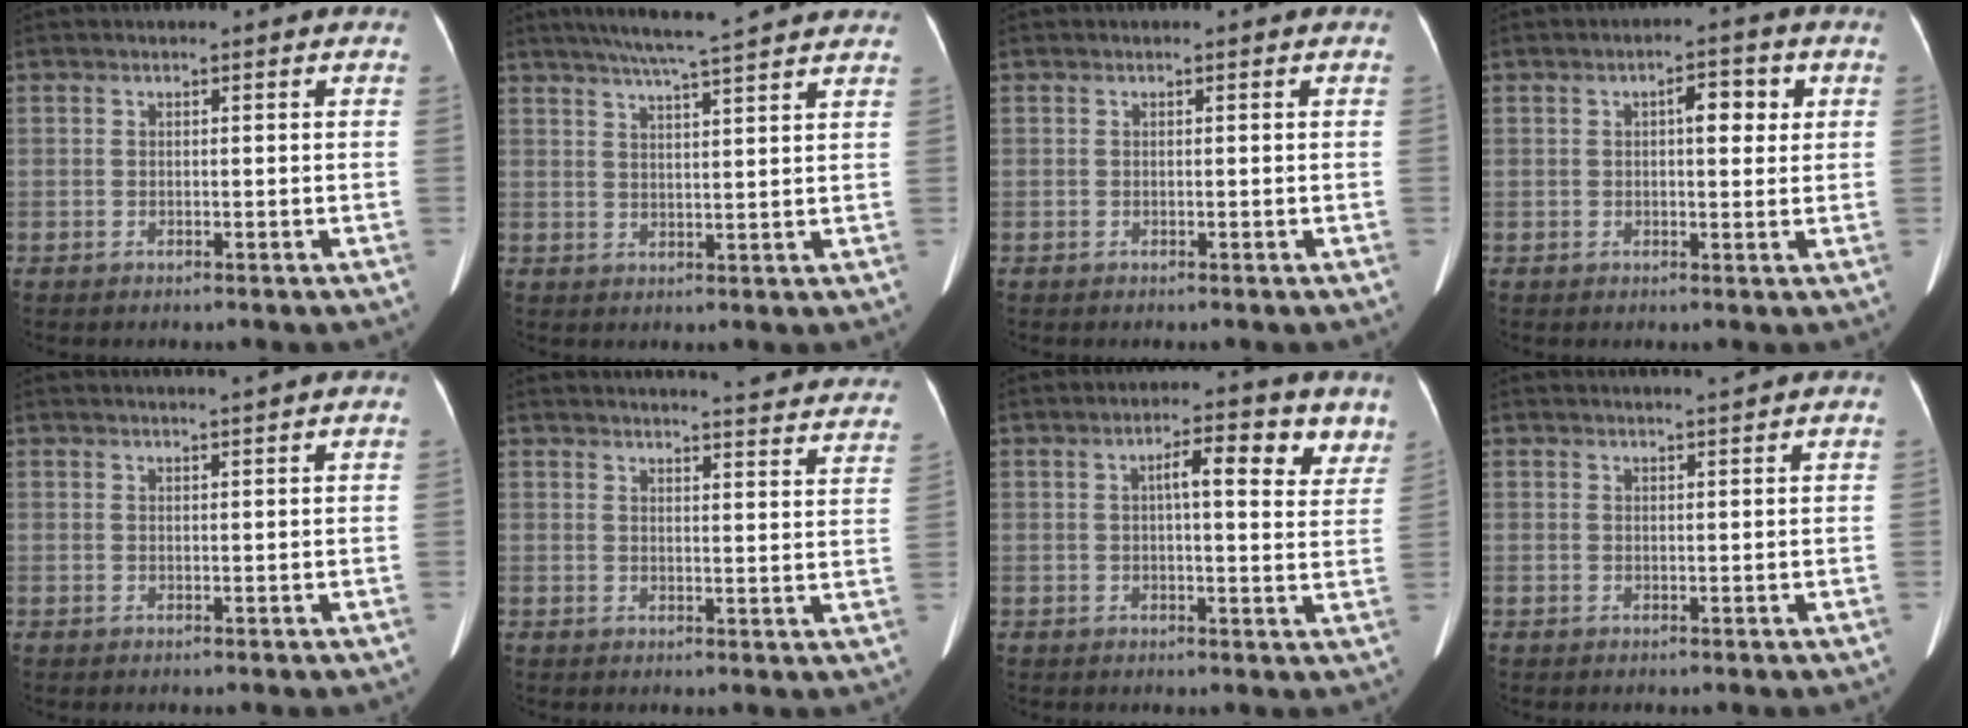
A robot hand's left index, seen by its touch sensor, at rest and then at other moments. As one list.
[{"total": 13.2, "force": [11.4, -0.2, 6.6], "torque": [-0.110, 0.030, 0.147]}, {"total": 0.0}, {"total": 4.1, "force": [1.2, 1.6, 3.6], "torque": [-0.053, 0.013, 0.015]}, {"total": 2.3, "force": [2.1, -0.7, 0.9], "torque": [-0.011, 0.003, 0.031]}, {"total": 21.0, "force": [20.3, 1.6, 5.4], "torque": [-0.057, -0.068, 0.216]}, {"total": 7.3, "force": [3.6, 1.9, 6.0], "torque": [-0.074, 0.013, 0.043]}, {"total": 2.0, "force": [1.8, -0.7, 0.6], "torque": [-0.009, -0.002, 0.029]}]